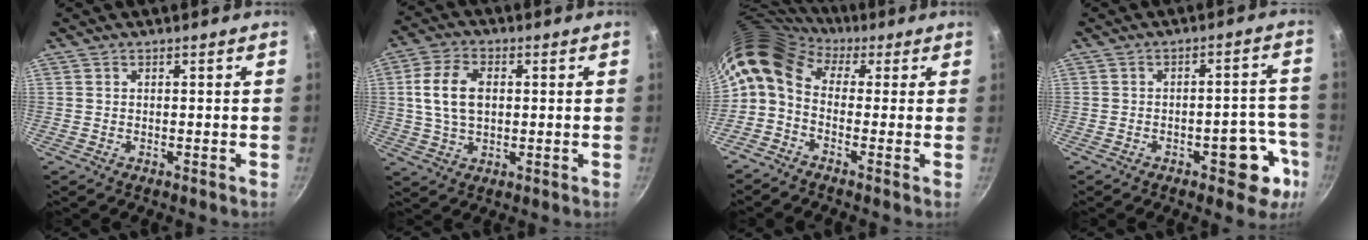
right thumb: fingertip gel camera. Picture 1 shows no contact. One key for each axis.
{"total": 9.5, "fx": 1.3, "fy": 6.1, "fz": 7.2, "tx": -0.130, "ty": 0.012, "tz": 0.021}
{"total": 10.5, "fx": 1.9, "fy": 7.2, "fz": 7.4, "tx": -0.141, "ty": 0.027, "tz": 0.012}
{"total": 9.3, "fx": -4.2, "fy": 4.7, "fz": 6.8, "tx": -0.032, "ty": 0.039, "tz": -0.046}